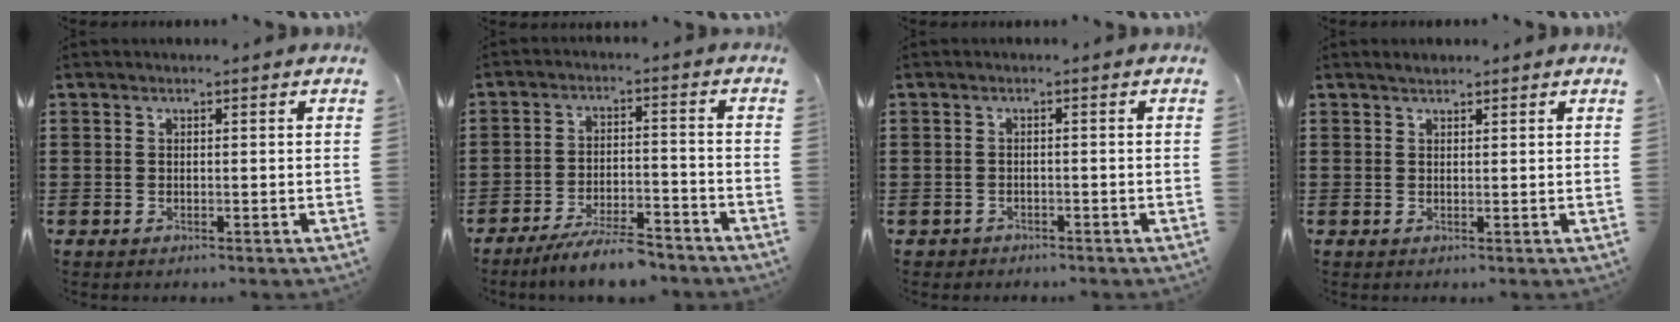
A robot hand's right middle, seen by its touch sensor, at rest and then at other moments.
{"total": 6.3, "force": [-5.7, 0.5, 2.7], "torque": [-0.054, -0.006, -0.108]}
{"total": 0.9, "force": [-0.9, 0.2, 0.0], "torque": [-0.005, -0.001, -0.020]}
{"total": 1.0, "force": [1.0, 0.3, 0.1], "torque": [-0.003, 0.001, 0.018]}